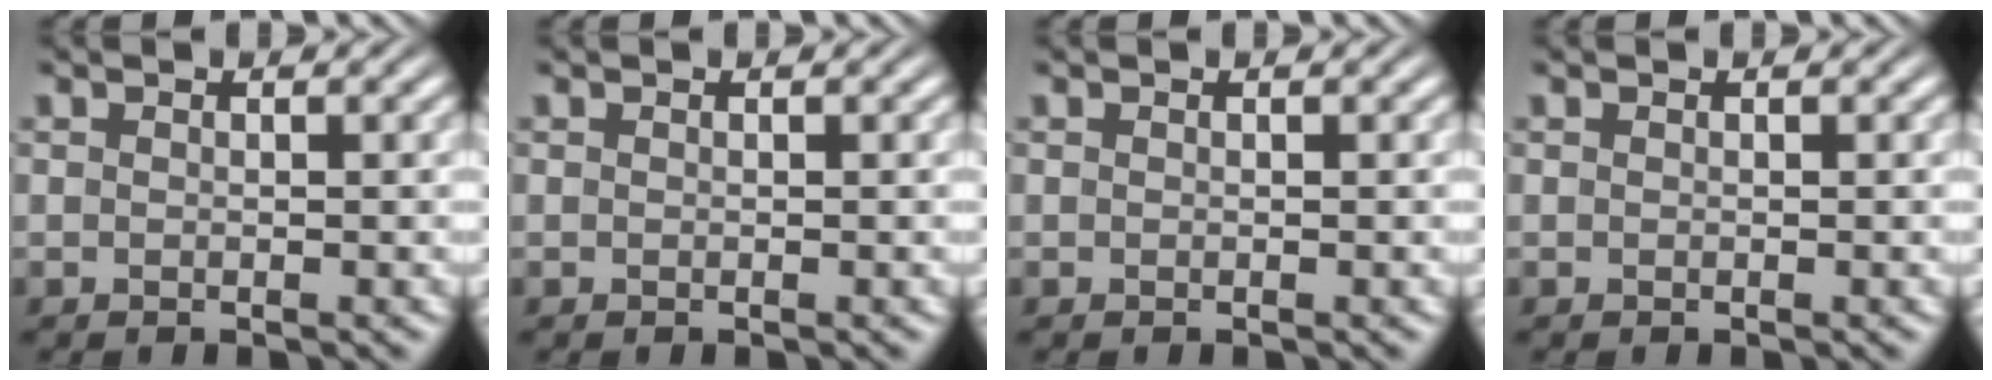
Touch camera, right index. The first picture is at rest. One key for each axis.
{"total": 0.0}
{"total": 0.0}
{"total": 0.0}